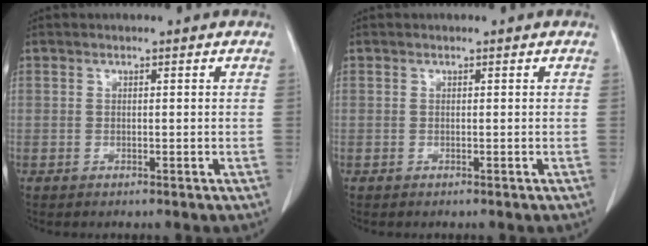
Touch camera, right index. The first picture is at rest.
{"total": 0.0}